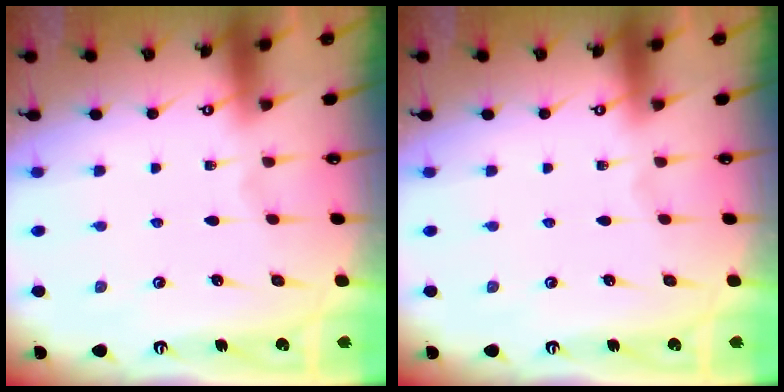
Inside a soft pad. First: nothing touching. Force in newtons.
{"total": 0.0}